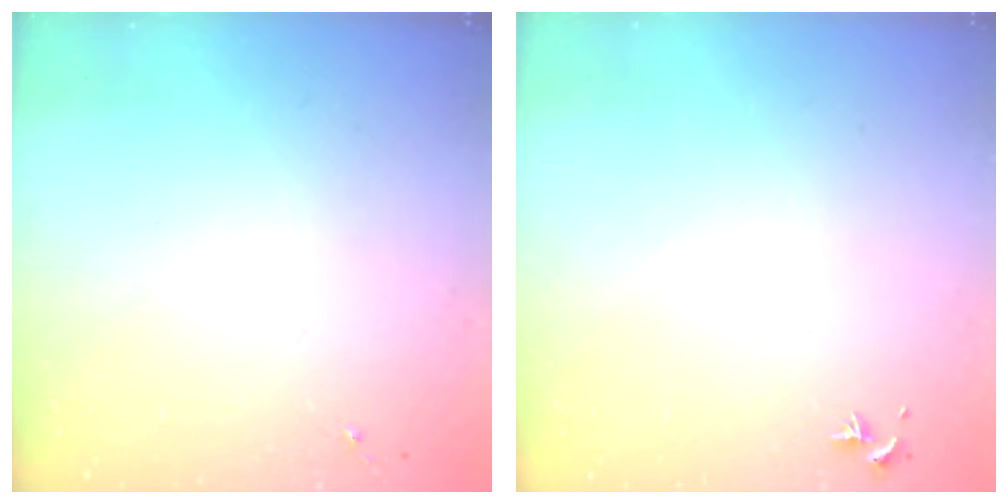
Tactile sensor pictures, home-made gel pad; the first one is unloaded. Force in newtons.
{"total": 0.7, "press": 0.5, "slide": 0.4}